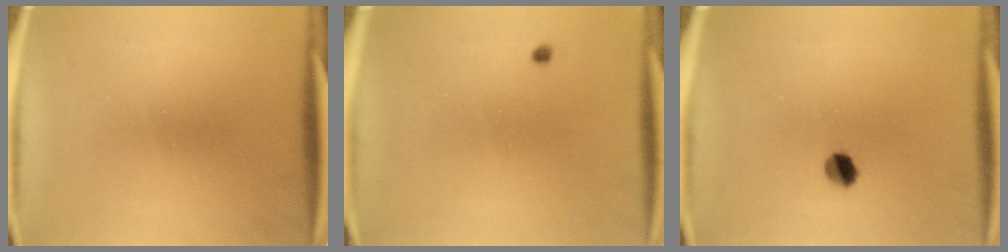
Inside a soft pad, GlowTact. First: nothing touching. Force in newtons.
{"total": 0.5}
{"total": 3.5}